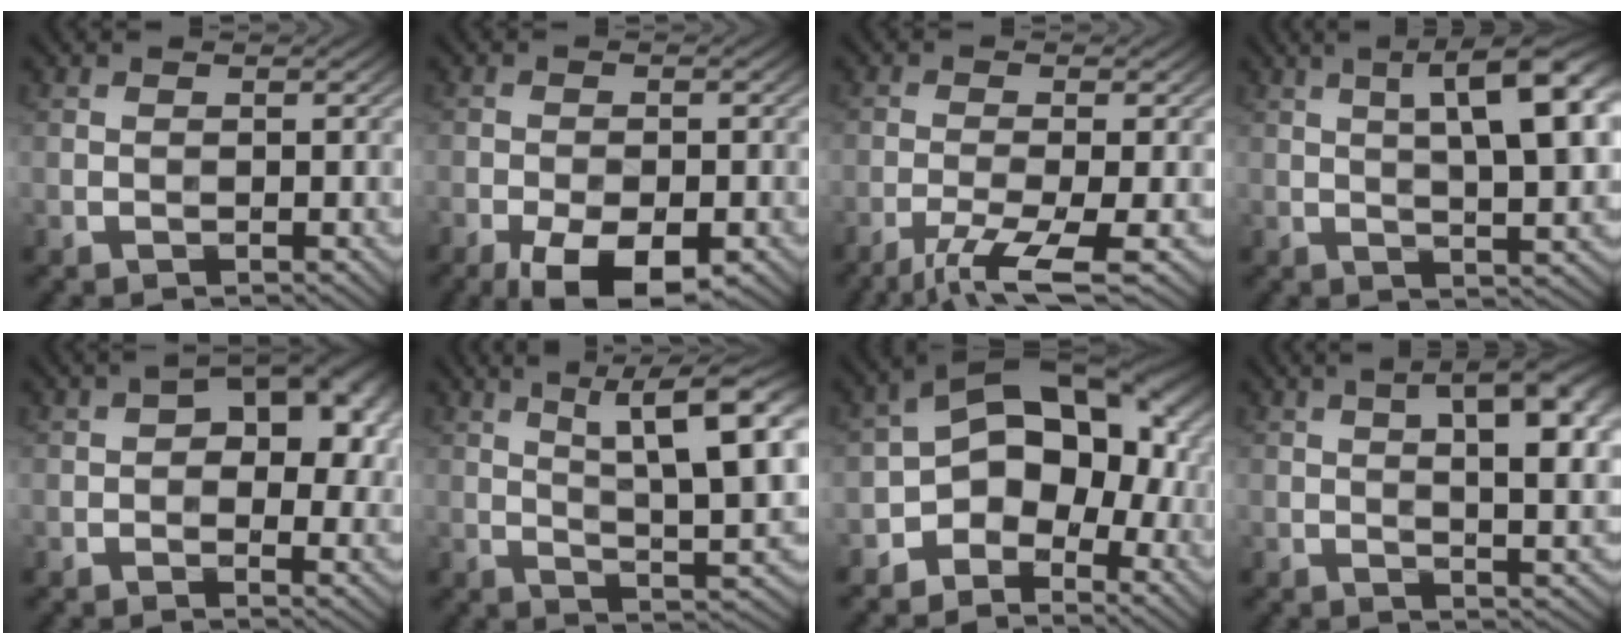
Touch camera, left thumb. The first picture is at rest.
{"total": 9.3, "force": [-5.8, 3.6, 6.3], "torque": [-0.111, -0.023, -0.087]}
{"total": 6.9, "force": [-4.0, 1.3, 5.4], "torque": [-0.090, -0.004, -0.079]}
{"total": 12.3, "force": [3.7, 3.5, 11.2], "torque": [-0.155, 0.018, 0.052]}
{"total": 11.6, "force": [2.9, 6.8, 9.0], "torque": [-0.106, 0.012, 0.029]}
{"total": 13.9, "force": [5.3, 3.7, 12.3], "torque": [-0.195, 0.007, 0.087]}
{"total": 12.0, "force": [-2.5, 8.1, 8.6], "torque": [-0.116, 0.002, -0.056]}
{"total": 12.3, "force": [3.8, 4.7, 10.7], "torque": [-0.139, 0.020, 0.044]}